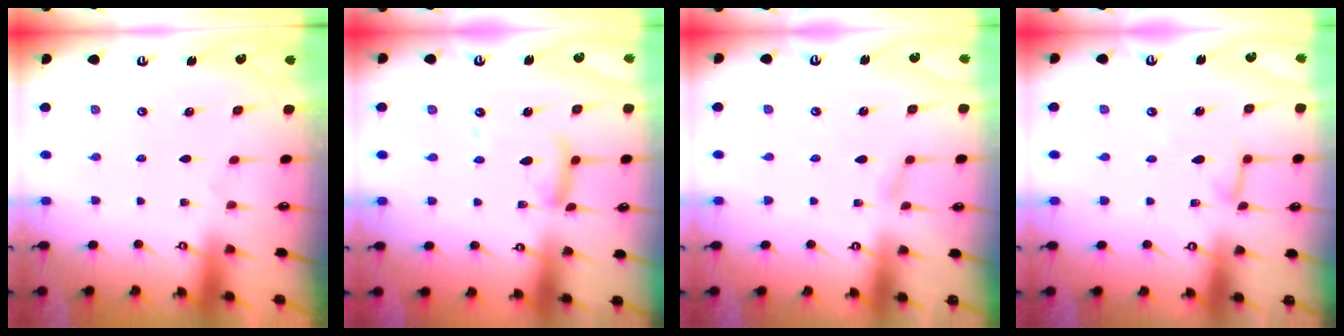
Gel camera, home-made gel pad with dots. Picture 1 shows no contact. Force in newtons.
{"total": 12.1, "press": 12.1, "slide": 1.1}
{"total": 2.1, "press": 2.1, "slide": 0.3}
{"total": 6.1, "press": 6.1, "slide": 0.3}